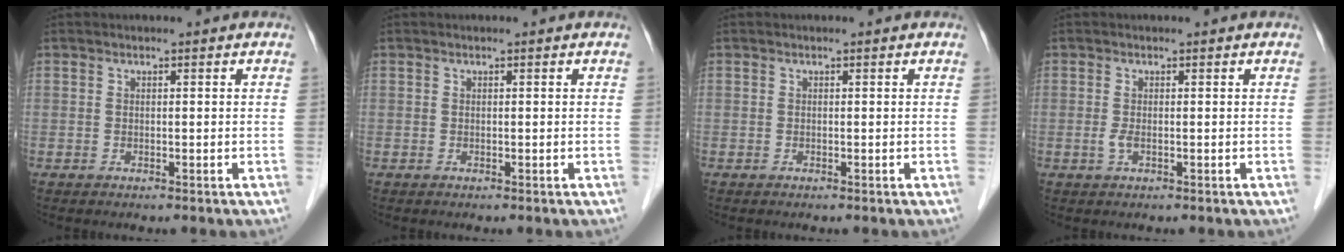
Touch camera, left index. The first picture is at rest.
{"total": 0.0}
{"total": 0.0}
{"total": 1.2, "force": [-0.3, 0.3, 1.1], "torque": [-0.028, -0.004, -0.004]}